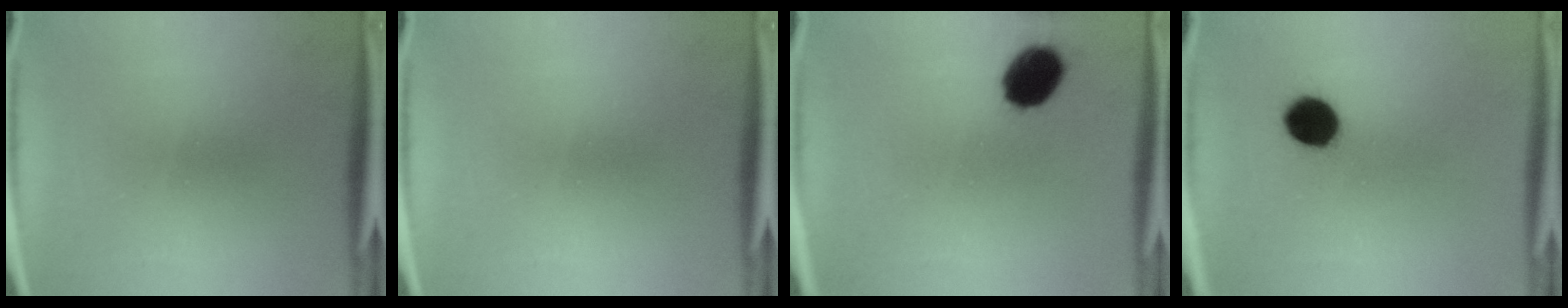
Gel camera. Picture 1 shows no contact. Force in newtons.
{"total": 0.0}
{"total": 9.4}
{"total": 7.9}